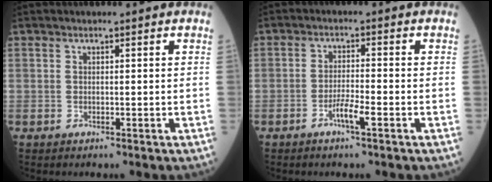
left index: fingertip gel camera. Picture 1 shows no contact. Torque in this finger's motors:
{"motor_torque": [0.02, 0.08, 0.05, 0.01]}